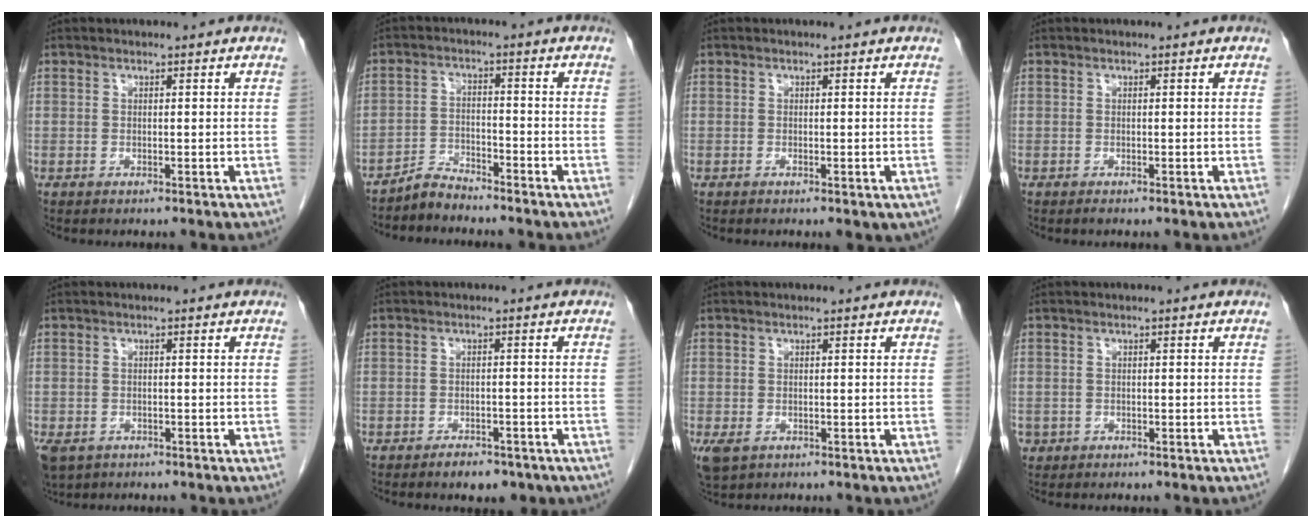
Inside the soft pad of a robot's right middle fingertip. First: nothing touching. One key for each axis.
{"total": 3.6, "fx": -3.5, "fy": 0.6, "fz": 0.2, "tx": -0.004, "ty": -0.010, "tz": -0.068}
{"total": 1.3, "fx": -0.5, "fy": 0.5, "fz": 1.1, "tx": -0.013, "ty": -0.002, "tz": -0.003}
{"total": 0.0}
{"total": 6.5, "fx": -3.9, "fy": 4.6, "fz": 2.6, "tx": -0.063, "ty": -0.008, "tz": -0.060}
{"total": 4.2, "fx": -3.1, "fy": 2.0, "fz": 1.9, "tx": -0.025, "ty": 0.001, "tz": -0.037}
{"total": 3.2, "fx": -1.4, "fy": 2.1, "fz": 2.0, "tx": -0.048, "ty": -0.008, "tz": -0.014}
{"total": 1.0, "fx": -0.5, "fy": 0.9, "fz": 0.1, "tx": -0.007, "ty": 0.004, "tz": -0.005}